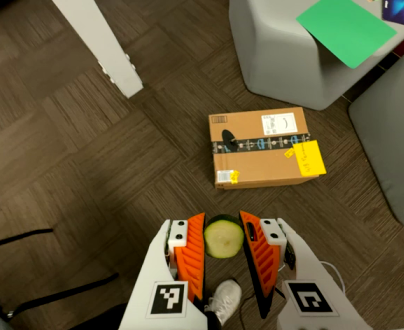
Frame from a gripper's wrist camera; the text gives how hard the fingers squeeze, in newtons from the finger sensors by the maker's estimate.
{"total": 11.2, "left": 12.1, "right": 10.3}